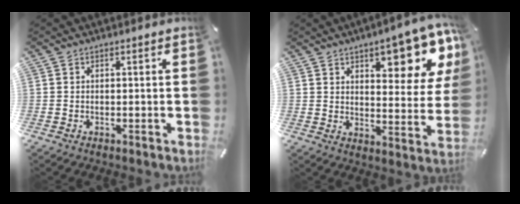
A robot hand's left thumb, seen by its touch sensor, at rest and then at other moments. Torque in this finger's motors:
{"motor_torque": [3.06, 1.95, 1.51, -1.26, 0.43]}